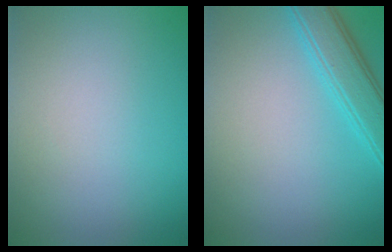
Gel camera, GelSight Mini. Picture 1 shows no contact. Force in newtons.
{"total": 3.8, "press": 3.8, "slide": 0.1}